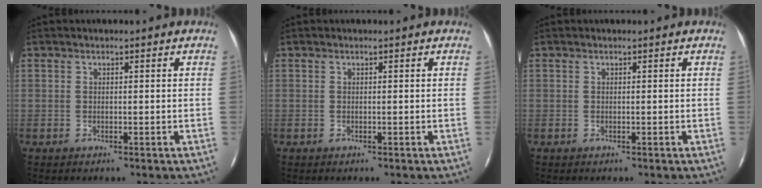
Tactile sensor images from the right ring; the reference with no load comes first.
{"total": 0.0}
{"total": 0.0}